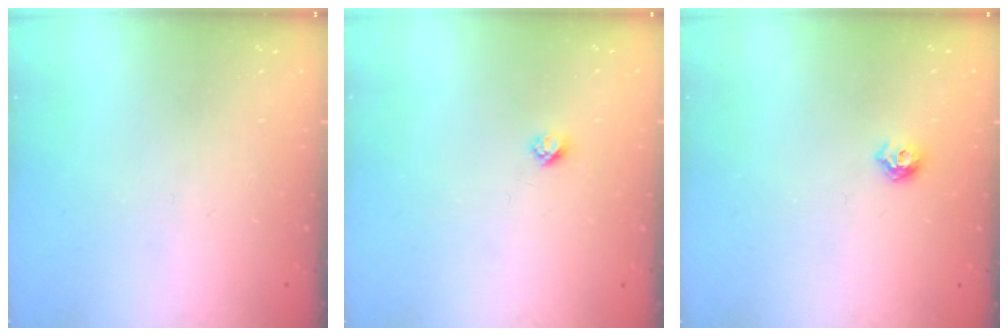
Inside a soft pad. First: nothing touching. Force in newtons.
{"total": 2.7, "press": 2.6, "slide": 0.3}
{"total": 5.9, "press": 5.8, "slide": 1.0}